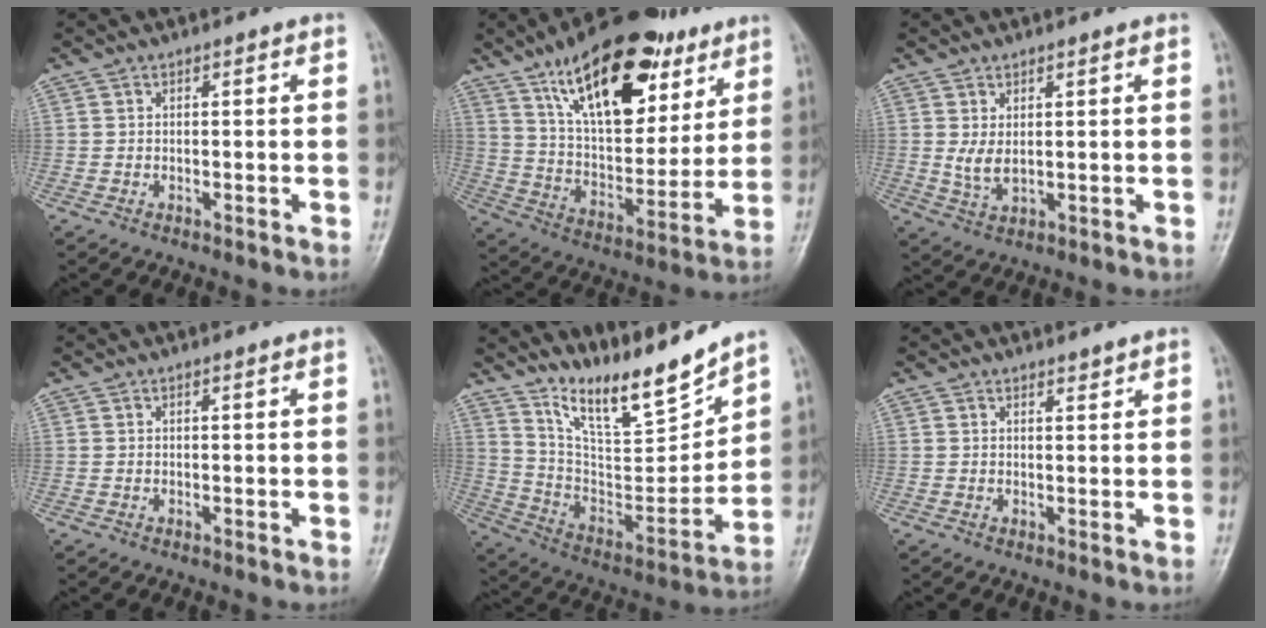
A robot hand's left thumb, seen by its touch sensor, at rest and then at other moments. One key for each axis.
{"total": 24.8, "fx": 13.5, "fy": 11.6, "fz": 17.3, "tx": -0.230, "ty": -0.038, "tz": 0.227}
{"total": 3.5, "fx": 0.8, "fy": 1.7, "fz": 3.0, "tx": -0.056, "ty": -0.010, "tz": 0.025}
{"total": 0.0}
{"total": 15.9, "fx": 13.6, "fy": 2.9, "fz": 7.9, "tx": -0.096, "ty": -0.093, "tz": 0.253}
{"total": 1.1, "fx": 1.1, "fy": 0.2, "fz": 0.2, "tx": 0.000, "ty": -0.011, "tz": 0.017}